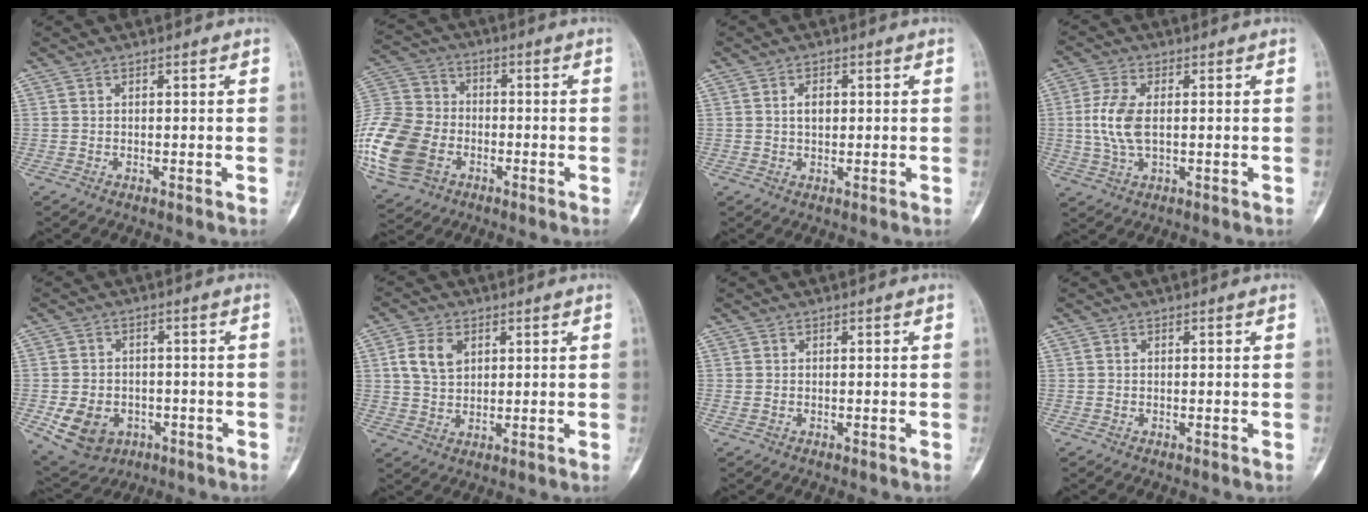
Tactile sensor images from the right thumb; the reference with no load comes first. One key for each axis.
{"total": 20.0, "fx": -6.3, "fy": 14.8, "fz": 11.8, "tx": -0.280, "ty": 0.020, "tz": -0.118}
{"total": 2.8, "fx": 0.5, "fy": 1.8, "fz": 2.1, "tx": -0.031, "ty": 0.000, "tz": 0.009}
{"total": 7.6, "fx": 0.3, "fy": 3.9, "fz": 6.5, "tx": -0.153, "ty": 0.001, "tz": 0.004}
{"total": 9.8, "fx": -3.4, "fy": 7.6, "fz": 5.1, "tx": -0.083, "ty": 0.017, "tz": -0.043}
{"total": 6.4, "fx": 2.1, "fy": 4.4, "fz": 4.2, "tx": -0.070, "ty": -0.004, "tz": 0.040}
{"total": 0.0}
{"total": 0.0}